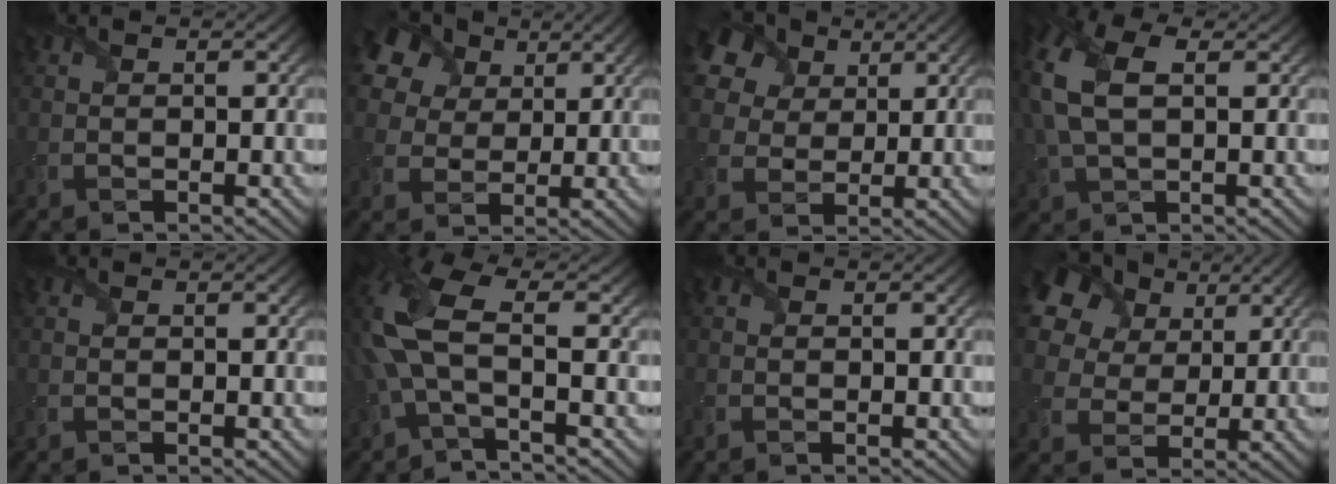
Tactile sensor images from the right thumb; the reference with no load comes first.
{"total": 13.8, "force": [7.3, 9.4, 7.0], "torque": [-0.193, 0.045, 0.145]}
{"total": 12.2, "force": [6.4, 8.4, 6.1], "torque": [-0.172, 0.036, 0.119]}
{"total": 10.3, "force": [2.0, 5.9, 8.2], "torque": [-0.228, 0.013, 0.037]}
{"total": 0.0}
{"total": 8.0, "force": [-0.6, 3.0, 7.4], "torque": [-0.181, 0.017, -0.031]}
{"total": 0.8, "force": [-0.4, 0.5, 0.5], "torque": [-0.010, -0.003, -0.007]}
{"total": 18.3, "force": [9.6, 12.6, 9.1], "torque": [-0.259, 0.061, 0.203]}